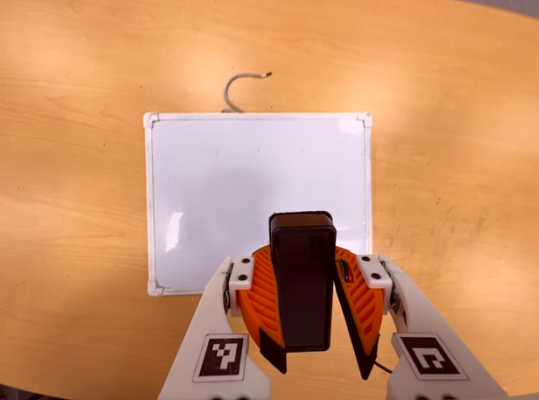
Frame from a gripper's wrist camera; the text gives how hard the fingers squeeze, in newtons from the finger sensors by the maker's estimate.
{"total": 10.3, "left": 10.1, "right": 10.4}